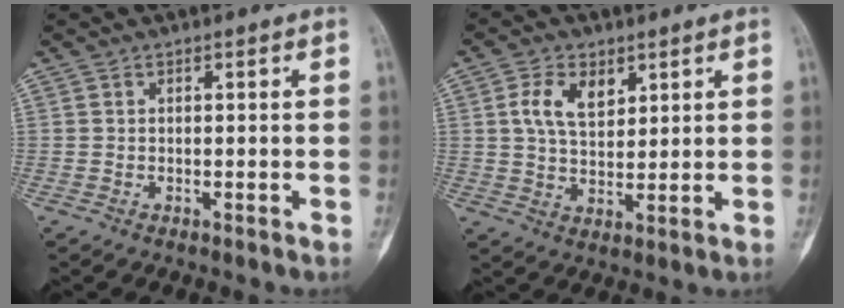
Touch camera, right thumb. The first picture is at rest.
{"total": 7.4, "force": [3.0, 4.5, 5.1], "torque": [-0.078, -0.012, 0.058]}